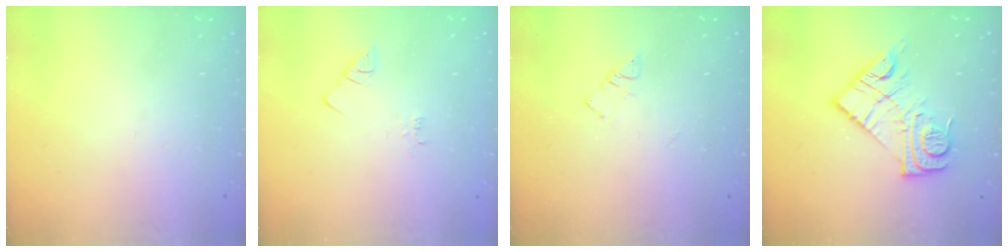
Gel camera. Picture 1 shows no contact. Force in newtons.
{"total": 1.4, "press": 1.4, "slide": 0.3}
{"total": 4.0, "press": 4.0, "slide": 0.4}
{"total": 14.6, "press": 14.5, "slide": 0.8}